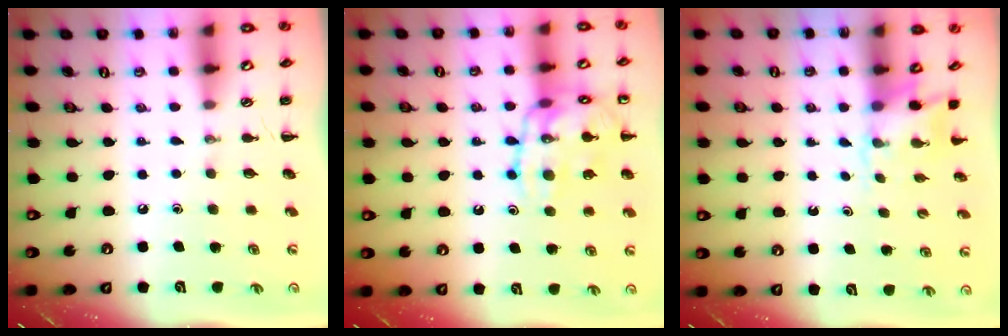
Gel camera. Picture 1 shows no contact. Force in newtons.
{"total": 15.3, "press": 15.2, "slide": 1.5}
{"total": 2.5, "press": 2.3, "slide": 1.0}